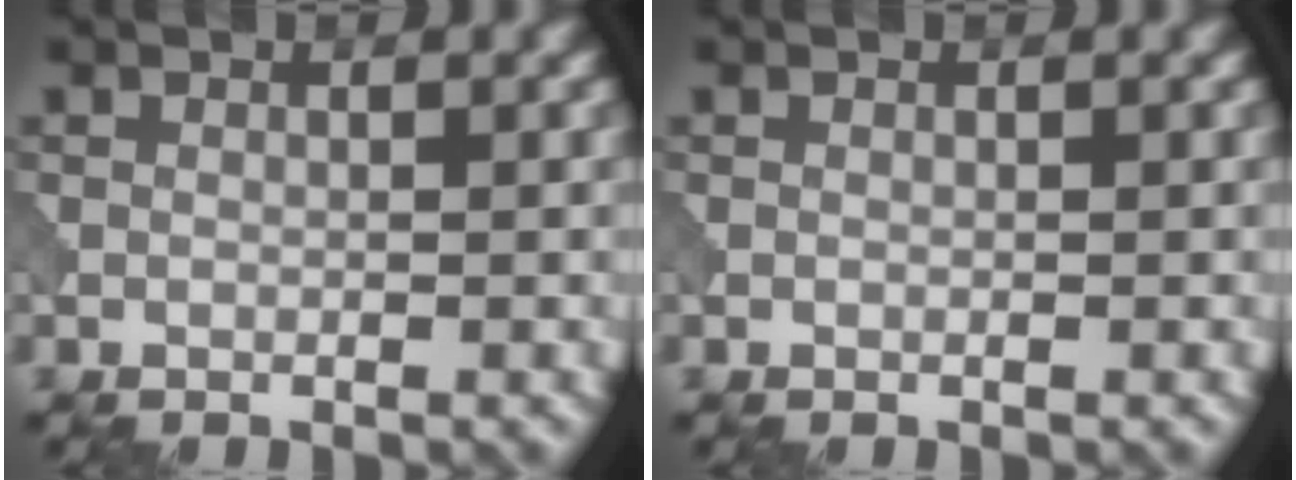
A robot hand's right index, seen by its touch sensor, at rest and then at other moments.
{"total": 0.0}